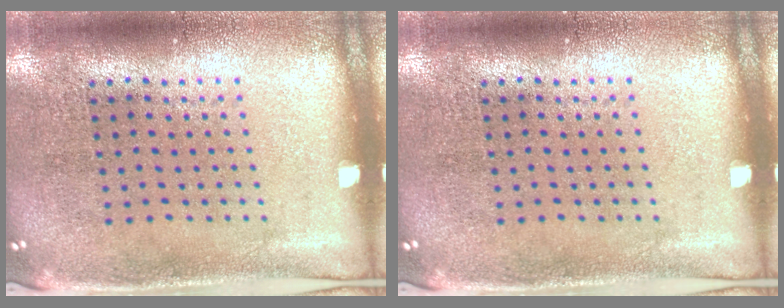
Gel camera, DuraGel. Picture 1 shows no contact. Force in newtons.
{"total": 0.0}